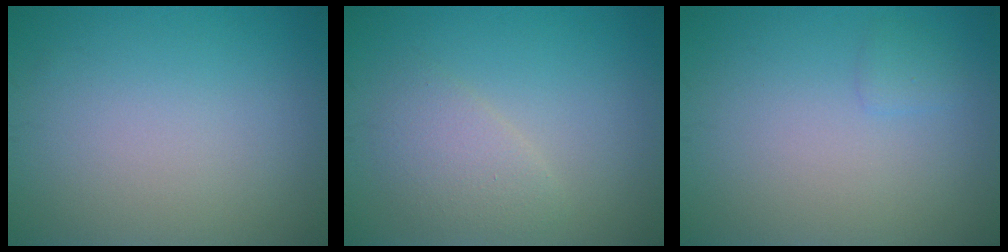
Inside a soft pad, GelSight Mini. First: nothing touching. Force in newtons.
{"total": 2.4, "press": 2.3, "slide": 0.2}
{"total": 0.8, "press": 0.8, "slide": 0.1}